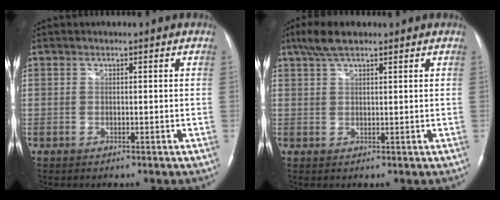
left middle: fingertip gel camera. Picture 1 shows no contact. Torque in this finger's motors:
{"motor_torque": [0.26, -0.25, -0.04, 0.04]}